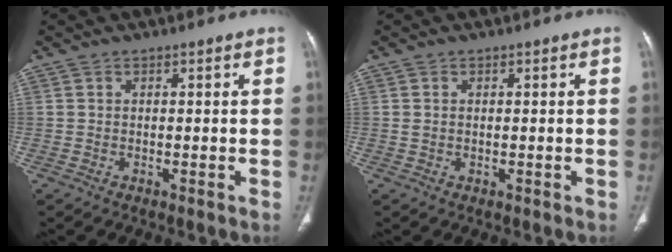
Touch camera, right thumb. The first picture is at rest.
{"total": 0.8, "force": [0.1, 0.5, 0.5], "torque": [-0.016, -0.003, 0.005]}